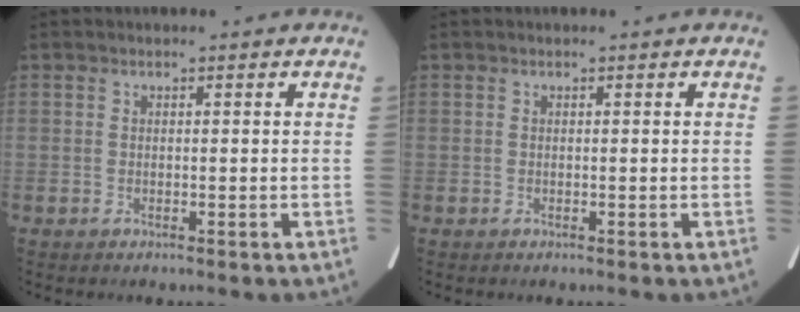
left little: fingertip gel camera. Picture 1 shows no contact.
{"total": 0.0}